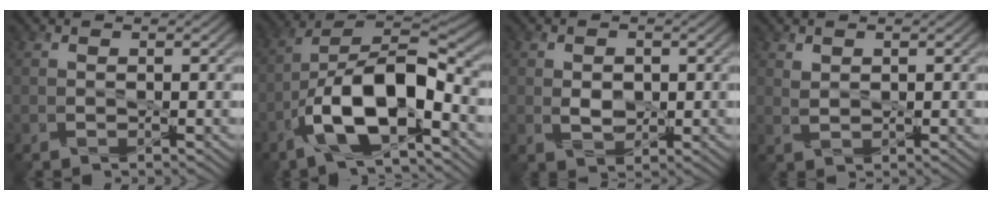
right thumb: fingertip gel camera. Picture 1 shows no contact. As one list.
[{"total": 13.1, "force": [-5.8, 4.8, 10.7], "torque": [-0.191, 0.001, -0.115]}, {"total": 2.5, "force": [0.0, 1.8, 1.7], "torque": [-0.037, -0.001, 0.002]}, {"total": 1.7, "force": [1.4, 0.7, 0.7], "torque": [-0.028, 0.001, 0.026]}]